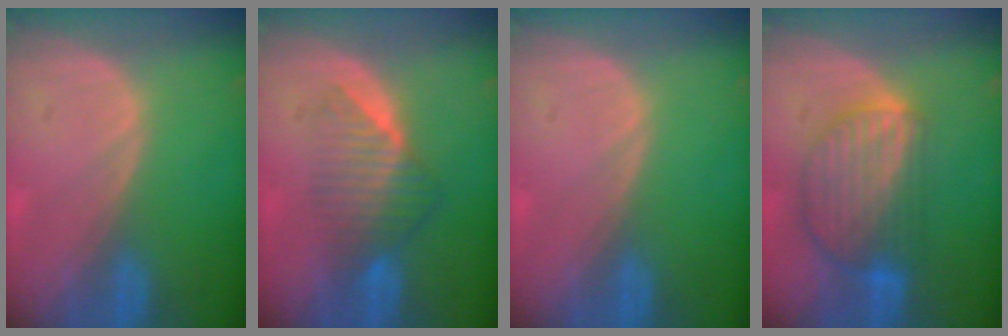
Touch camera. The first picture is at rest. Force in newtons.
{"total": 6.7, "press": 6.1, "slide": 2.8}
{"total": 0.0}
{"total": 9.0, "press": 7.8, "slide": 4.6}